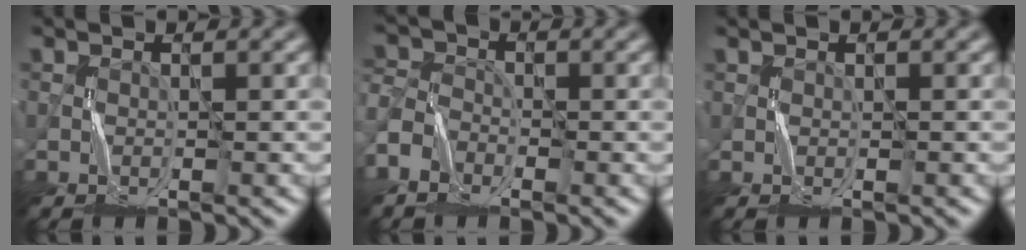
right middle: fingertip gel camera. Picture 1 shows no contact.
{"total": 4.7, "force": [-3.2, 3.0, 1.9], "torque": [-0.050, -0.009, -0.066]}
{"total": 0.0}